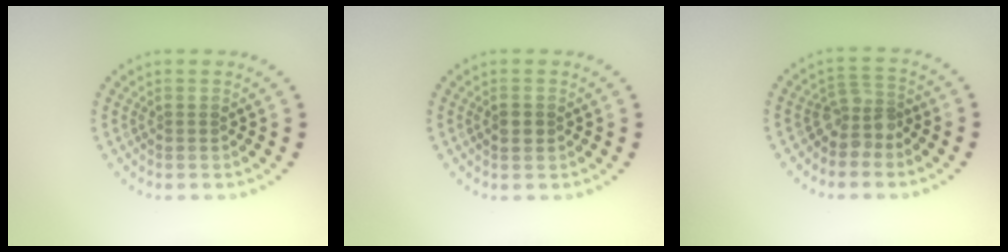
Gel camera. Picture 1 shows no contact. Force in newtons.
{"total": 1.4, "press": 1.4, "slide": 0.1}
{"total": 2.5, "press": 1.9, "slide": 1.6}